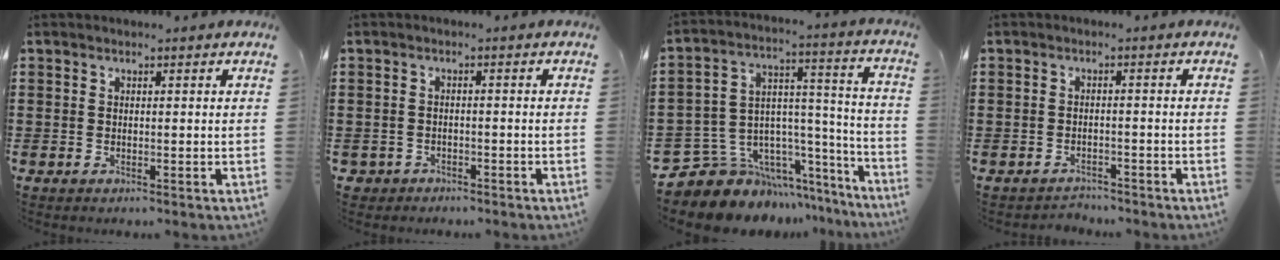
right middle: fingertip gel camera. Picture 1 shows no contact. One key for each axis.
{"total": 1.9, "fx": -1.6, "fy": 1.0, "fz": -0.2, "tx": -0.005, "ty": 0.001, "tz": -0.038}
{"total": 8.0, "fx": -6.1, "fy": 5.1, "fz": 0.9, "tx": -0.048, "ty": -0.009, "tz": -0.113}
{"total": 2.3, "fx": -2.1, "fy": 0.6, "fz": -0.4, "tx": -0.001, "ty": 0.002, "tz": -0.051}